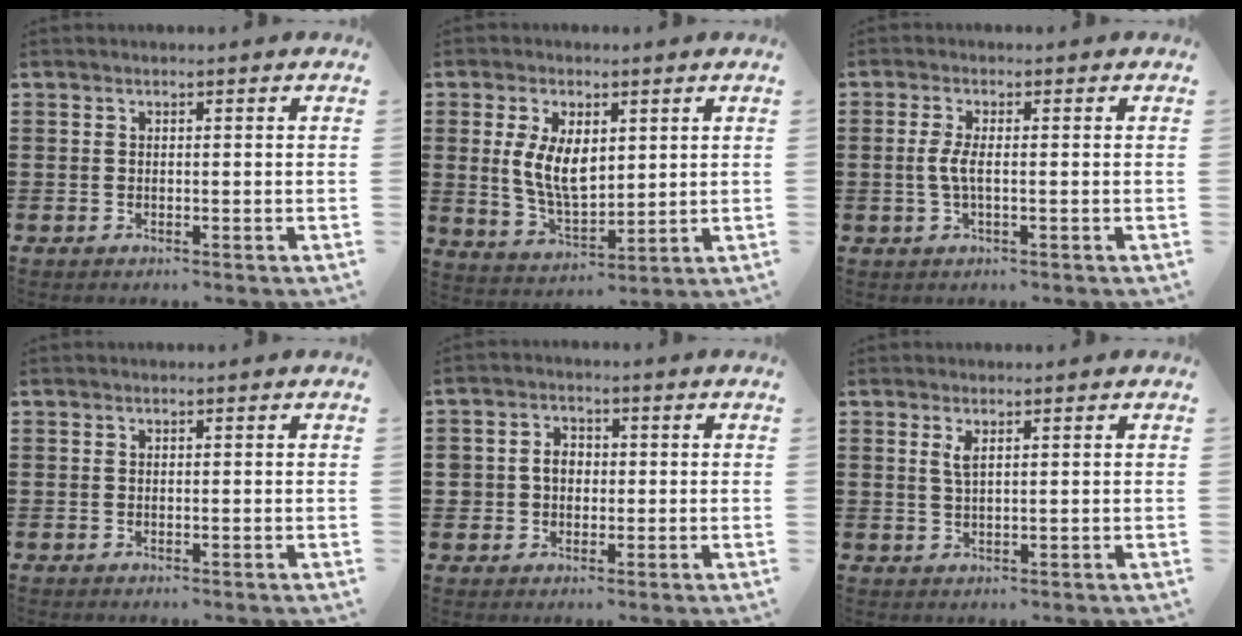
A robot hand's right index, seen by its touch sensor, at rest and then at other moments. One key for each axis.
{"total": 7.7, "fx": 1.5, "fy": 4.3, "fz": 6.2, "tx": -0.125, "ty": 0.007, "tz": 0.027}
{"total": 3.2, "fx": -0.3, "fy": 0.6, "fz": 3.1, "tx": -0.078, "ty": -0.008, "tz": -0.014}
{"total": 0.0}
{"total": 3.4, "fx": -0.1, "fy": 3.1, "fz": 1.4, "tx": -0.040, "ty": 0.010, "tz": -0.006}
{"total": 2.0, "fx": 1.0, "fy": 0.5, "fz": 1.6, "tx": -0.035, "ty": 0.002, "tz": 0.016}